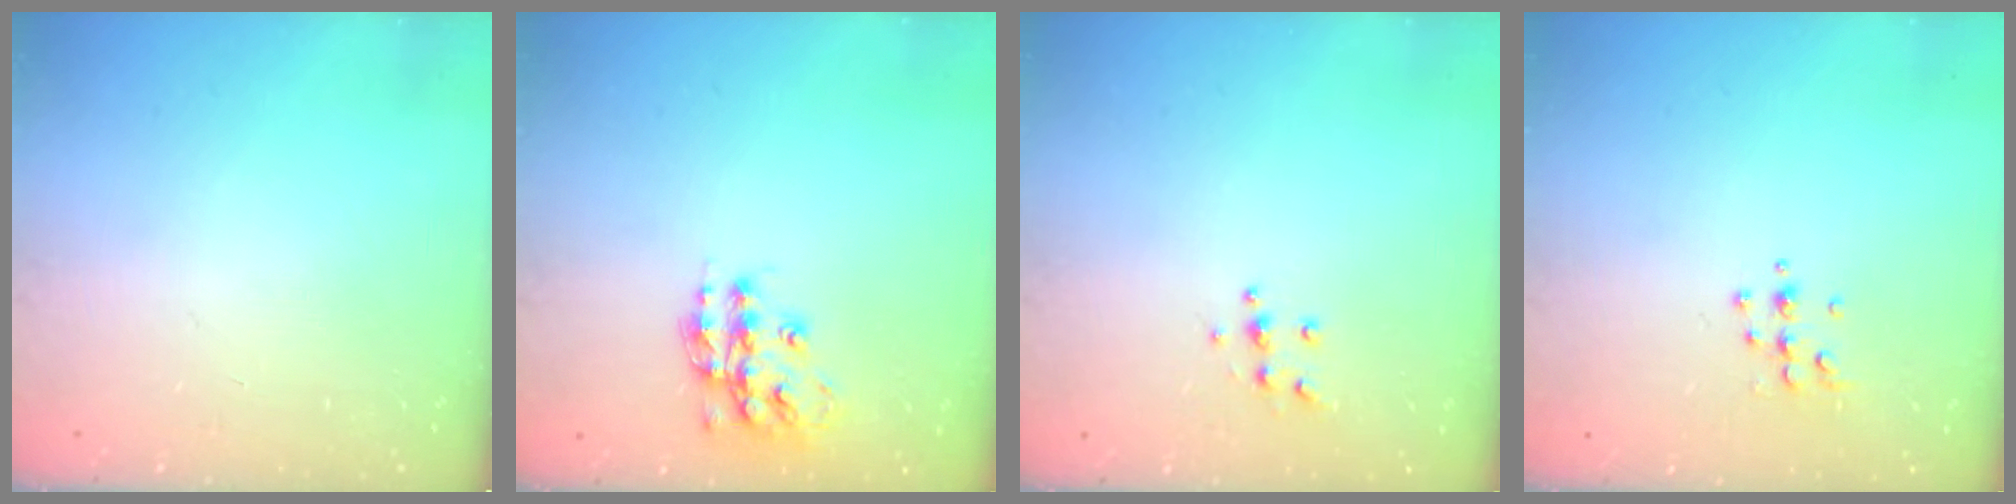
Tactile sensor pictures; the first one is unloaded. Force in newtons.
{"total": 13.8, "press": 13.8, "slide": 0.8}
{"total": 5.6, "press": 5.6, "slide": 0.5}
{"total": 4.8, "press": 4.7, "slide": 0.5}